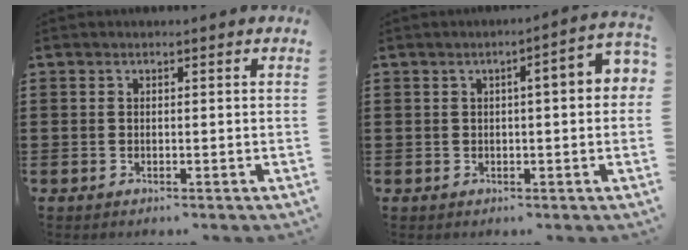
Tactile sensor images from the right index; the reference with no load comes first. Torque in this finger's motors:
{"motor_torque": [1.24, -0.16, 0.67, 0.05]}